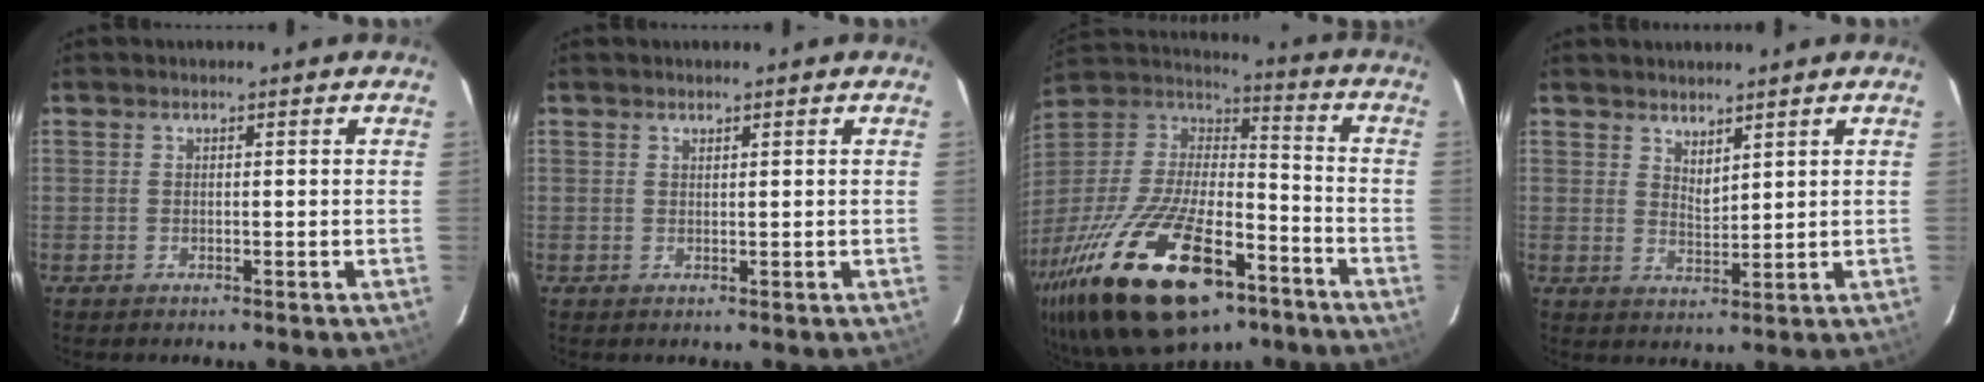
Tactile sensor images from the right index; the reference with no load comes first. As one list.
[{"total": 0.5, "force": [0.5, 0.1, 0.1], "torque": [-0.001, 0.001, 0.010]}, {"total": 34.5, "force": [-19.5, 15.2, 24.1], "torque": [-0.490, -0.035, -0.311]}, {"total": 3.3, "force": [2.8, 1.0, 1.5], "torque": [-0.023, -0.003, 0.048]}]